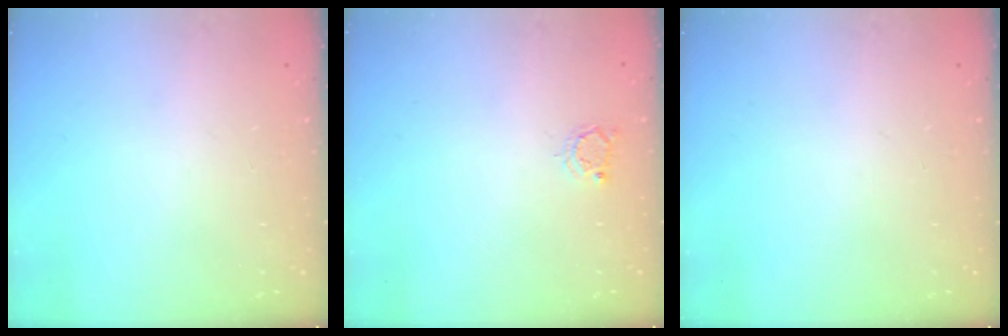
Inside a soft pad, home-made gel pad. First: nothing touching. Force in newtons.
{"total": 2.8, "press": 2.8, "slide": 0.5}
{"total": 0.0}